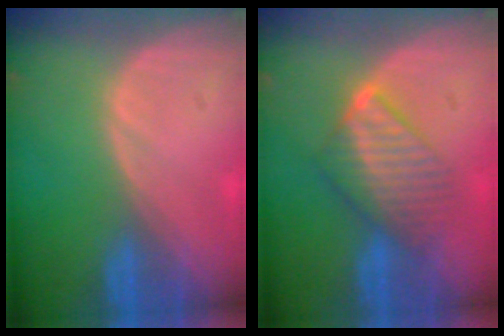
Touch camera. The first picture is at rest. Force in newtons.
{"total": 6.4, "press": 6.3, "slide": 0.8}